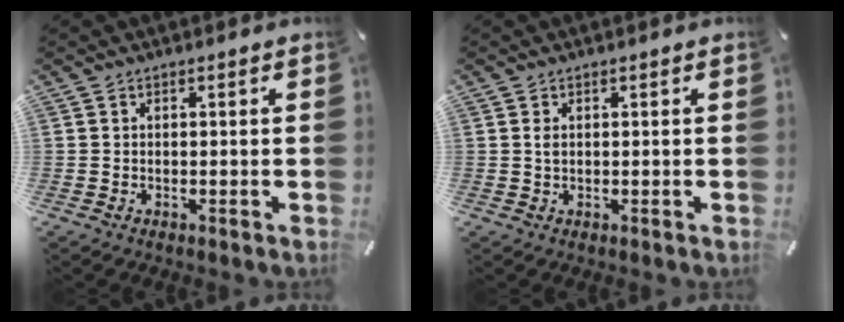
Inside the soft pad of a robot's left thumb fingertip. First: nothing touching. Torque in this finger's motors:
{"motor_torque": [-0.05, 0.31, 0.19, -0.27, 0.12]}